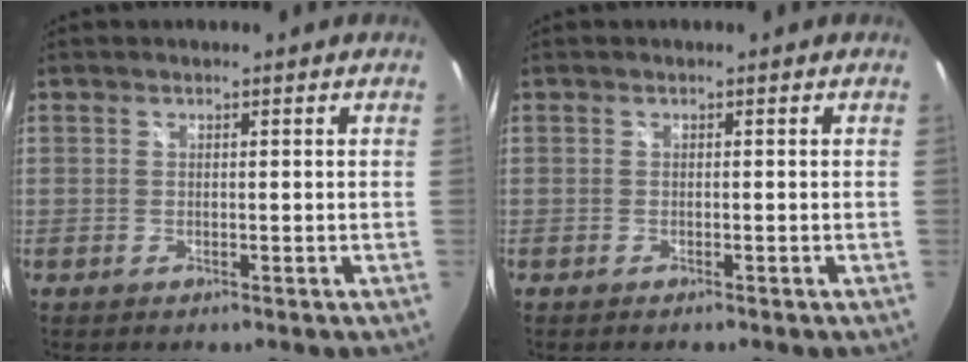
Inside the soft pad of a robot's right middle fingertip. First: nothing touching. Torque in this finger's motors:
{"motor_torque": [-0.18, -0.10, 0.03, -0.01]}